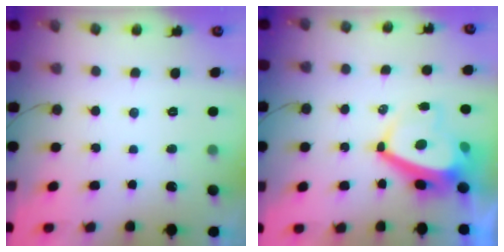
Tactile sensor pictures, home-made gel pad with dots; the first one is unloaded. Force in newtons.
{"total": 7.9, "press": 7.9, "slide": 1.0}